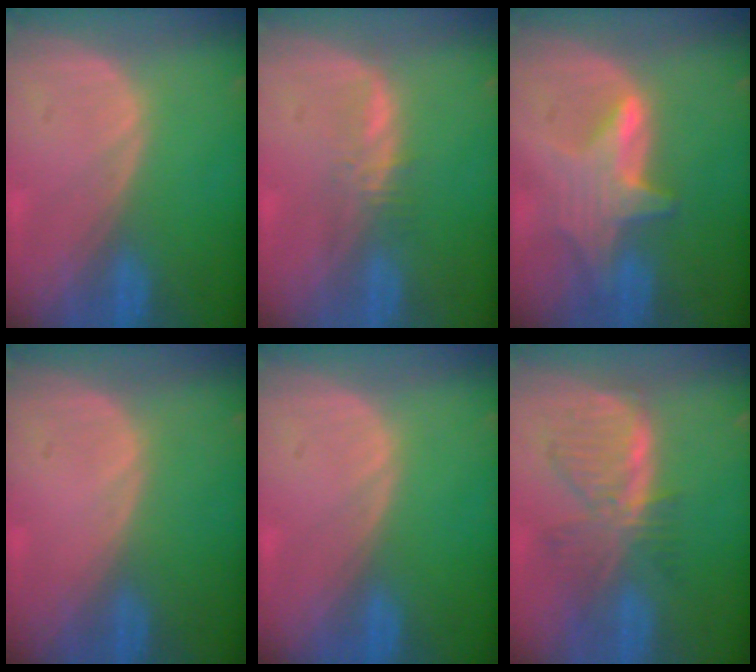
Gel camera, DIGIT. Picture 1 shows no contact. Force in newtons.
{"total": 2.4, "press": 2.4, "slide": 0.2}
{"total": 6.7, "press": 6.2, "slide": 2.3}
{"total": 0.0}
{"total": 0.0}
{"total": 7.4, "press": 6.7, "slide": 3.0}